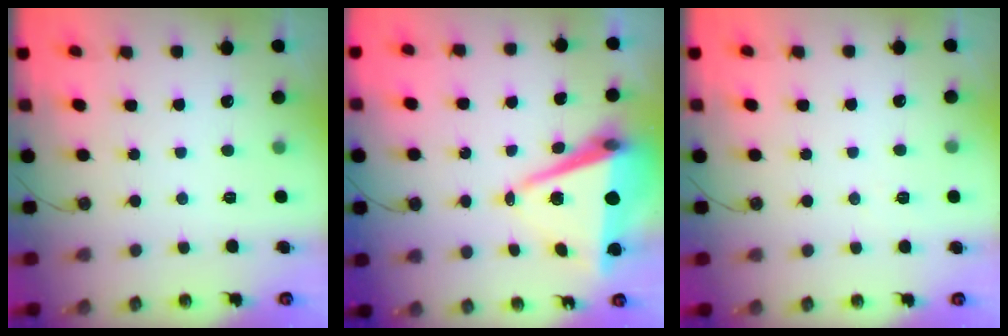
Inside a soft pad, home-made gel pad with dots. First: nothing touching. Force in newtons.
{"total": 10.1, "press": 9.2, "slide": 4.1}
{"total": 5.6, "press": 3.6, "slide": 4.4}